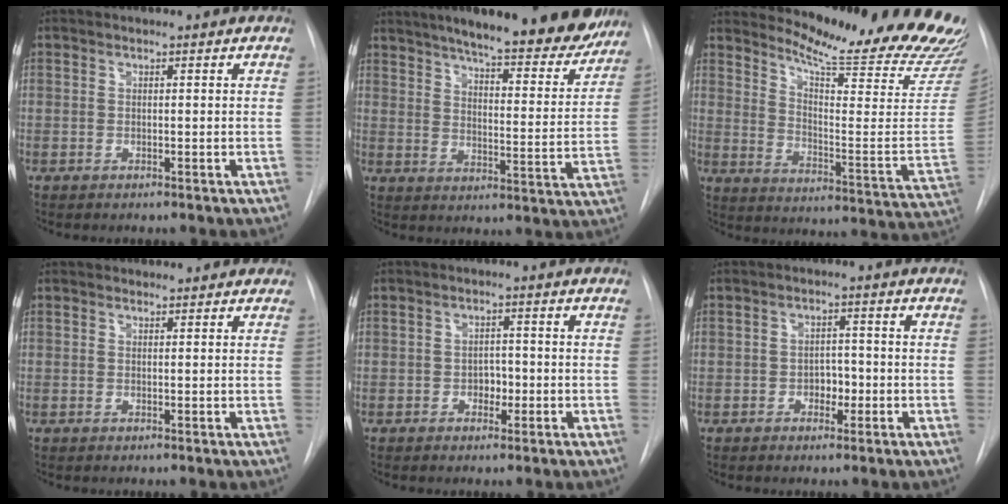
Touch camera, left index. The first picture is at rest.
{"total": 24.7, "force": [20.8, 4.8, 12.5], "torque": [-0.187, -0.025, 0.261]}
{"total": 22.4, "force": [21.0, 0.6, 7.8], "torque": [-0.121, -0.132, 0.263]}
{"total": 2.1, "force": [1.9, 0.9, 0.2], "torque": [-0.001, 0.009, 0.017]}
{"total": 2.4, "force": [-0.7, 1.7, 1.5], "torque": [-0.017, 0.007, -0.010]}
{"total": 2.8, "force": [-0.9, 1.9, 1.8], "torque": [-0.020, 0.007, -0.014]}